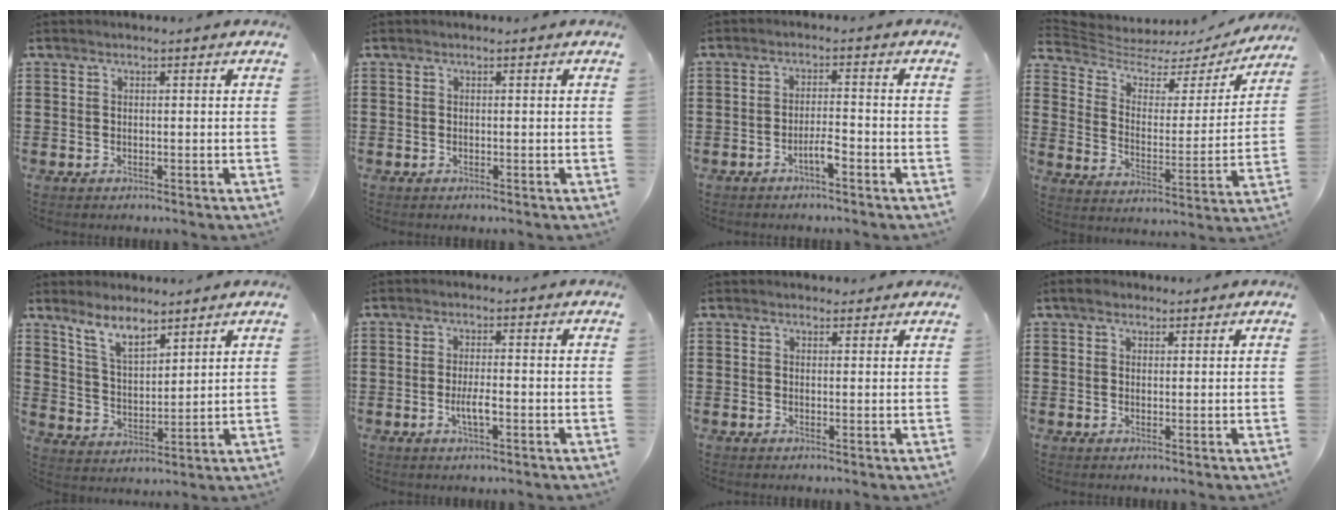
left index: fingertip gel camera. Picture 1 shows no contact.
{"total": 0.0}
{"total": 3.0, "force": [-1.8, 0.5, 2.4], "torque": [-0.042, 0.007, -0.034]}
{"total": 4.8, "force": [4.1, 2.0, 1.7], "torque": [-0.060, -0.026, 0.064]}
{"total": 6.9, "force": [5.6, 1.9, 3.4], "torque": [-0.084, -0.014, 0.104]}
{"total": 3.2, "force": [-0.9, 0.7, 3.0], "torque": [-0.059, -0.002, -0.017]}
{"total": 1.2, "force": [1.0, 0.7, 0.1], "torque": [0.003, 0.003, 0.017]}
{"total": 1.7, "force": [1.2, 1.0, 0.7], "torque": [-0.010, 0.004, 0.021]}